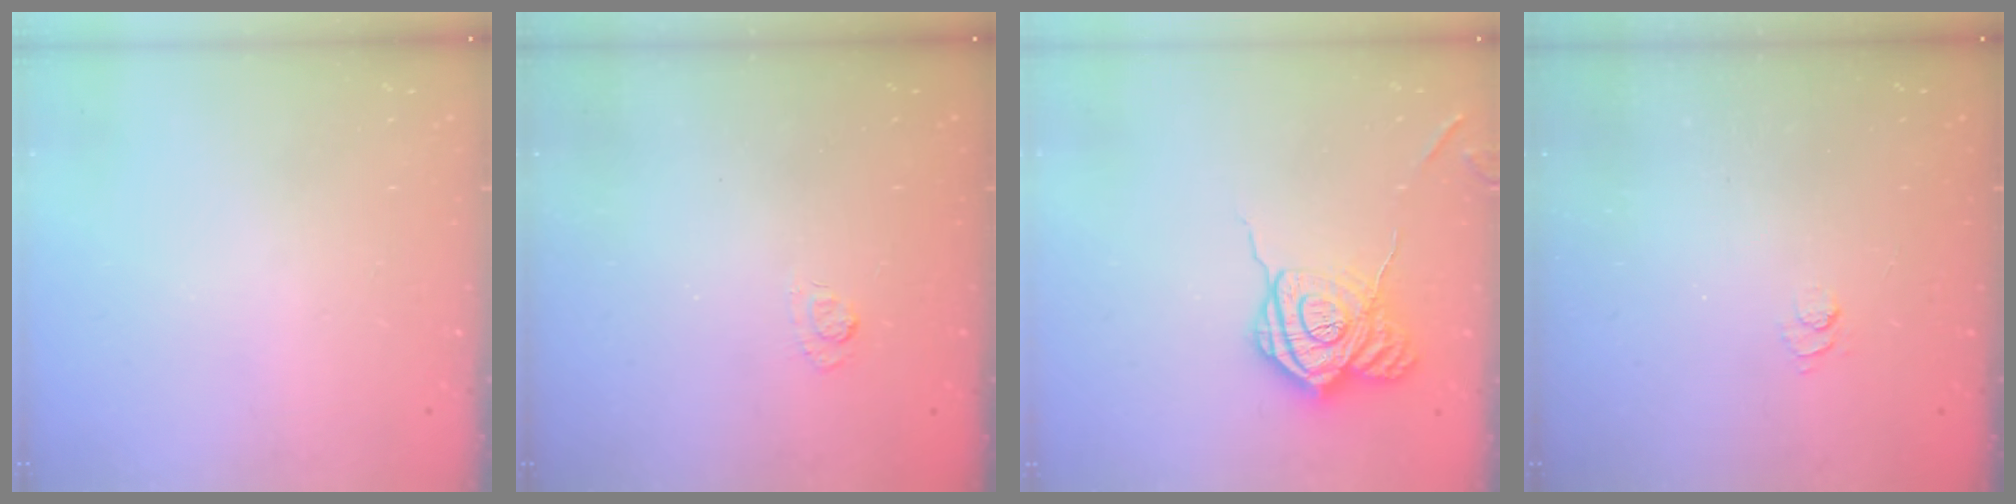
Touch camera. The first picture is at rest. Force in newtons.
{"total": 2.7, "press": 2.3, "slide": 1.5}
{"total": 17.0, "press": 17.0, "slide": 0.9}
{"total": 2.5, "press": 2.0, "slide": 1.4}